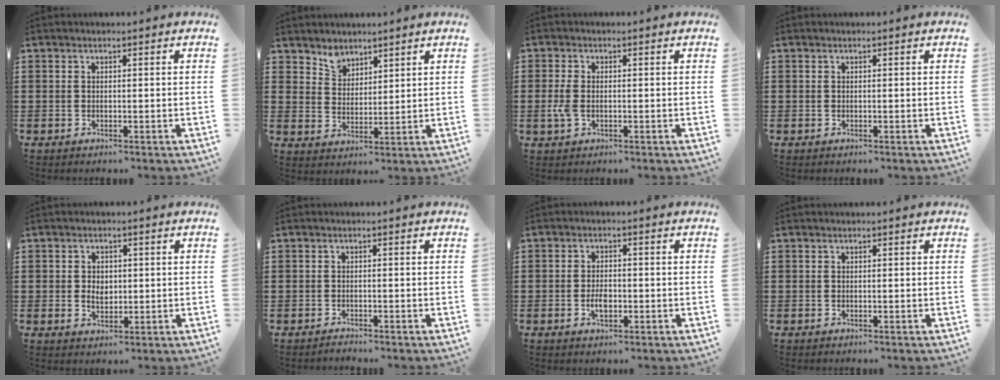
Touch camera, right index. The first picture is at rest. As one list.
[{"total": 3.6, "force": [3.0, 1.9, -0.2], "torque": [-0.013, 0.000, 0.057]}, {"total": 3.1, "force": [-0.5, 1.7, 2.5], "torque": [-0.071, -0.004, -0.015]}, {"total": 0.0}, {"total": 2.7, "force": [0.0, 2.1, 1.7], "torque": [-0.030, 0.005, -0.004]}, {"total": 1.1, "force": [-1.1, 0.2, -0.2], "torque": [0.001, 0.005, -0.025]}, {"total": 2.9, "force": [-0.8, 1.5, 2.3], "torque": [-0.043, 0.003, -0.014]}, {"total": 0.0}]